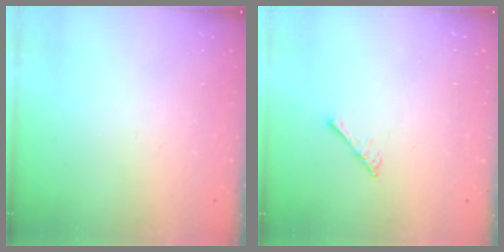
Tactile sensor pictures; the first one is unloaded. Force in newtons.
{"total": 2.4, "press": 2.4, "slide": 0.4}